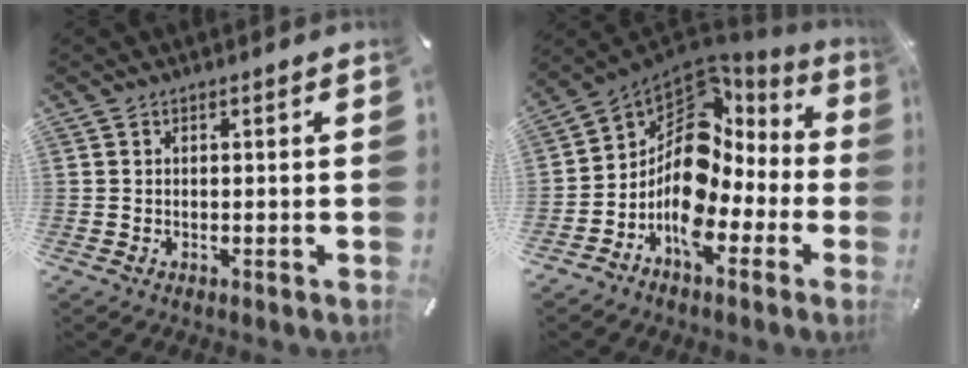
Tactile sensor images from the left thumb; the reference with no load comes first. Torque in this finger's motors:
{"motor_torque": [1.50, 3.51, 1.61, 1.15, 0.23]}